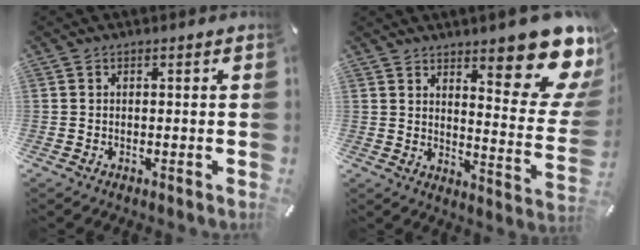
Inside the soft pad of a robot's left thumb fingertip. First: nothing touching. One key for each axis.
{"total": 18.4, "fx": 11.6, "fy": 5.9, "fz": 13.1, "tx": -0.159, "ty": -0.101, "tz": 0.186}